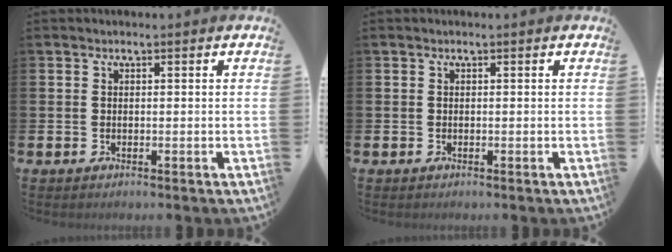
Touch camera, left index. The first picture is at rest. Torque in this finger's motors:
{"motor_torque": [-0.10, 0.09, 0.00, 0.00]}